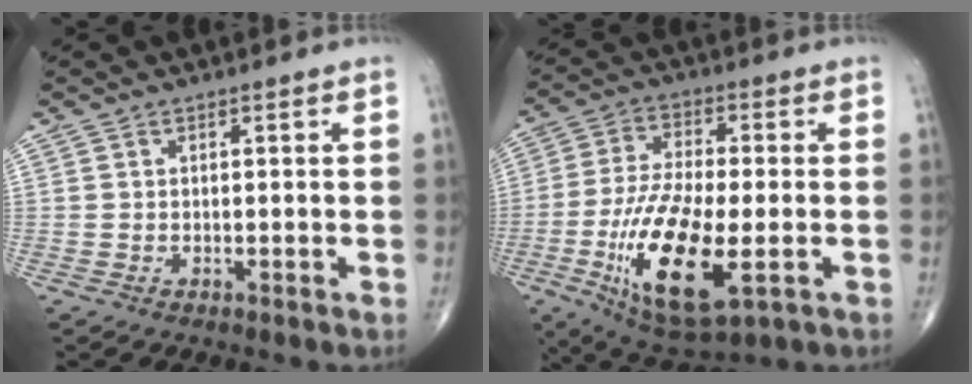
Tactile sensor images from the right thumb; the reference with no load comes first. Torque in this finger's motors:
{"motor_torque": [2.16, 2.18, 1.62, -0.38, 0.23]}